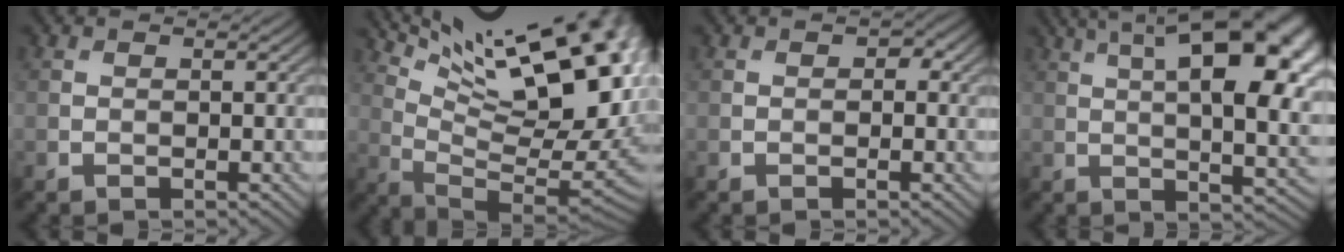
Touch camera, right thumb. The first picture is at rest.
{"total": 20.3, "force": [9.9, 6.8, 16.4], "torque": [-0.233, 0.028, 0.162]}
{"total": 1.0, "force": [0.0, 0.8, 0.6], "torque": [-0.005, -0.004, -0.004]}
{"total": 19.0, "force": [6.7, 7.3, 16.2], "torque": [-0.229, 0.049, 0.101]}